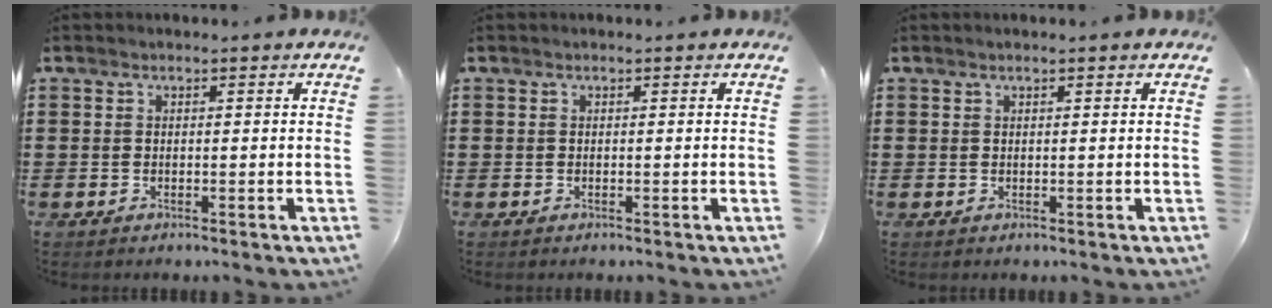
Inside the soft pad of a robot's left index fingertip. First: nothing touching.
{"total": 0.0}
{"total": 0.6, "force": [0.4, 0.0, 0.5], "torque": [-0.008, -0.001, 0.008]}